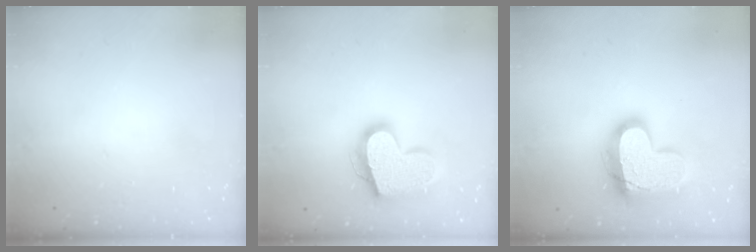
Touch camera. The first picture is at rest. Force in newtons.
{"total": 18.7, "press": 18.6, "slide": 1.4}
{"total": 17.9, "press": 17.8, "slide": 1.6}